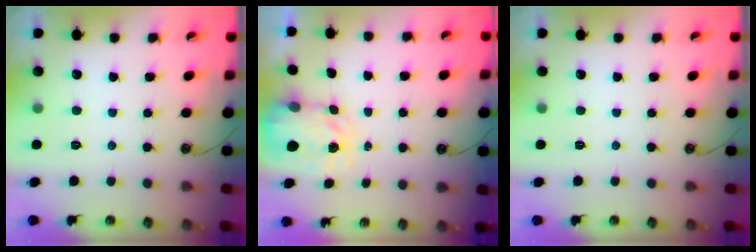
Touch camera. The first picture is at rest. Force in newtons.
{"total": 3.6, "press": 3.6, "slide": 0.4}
{"total": 0.0}